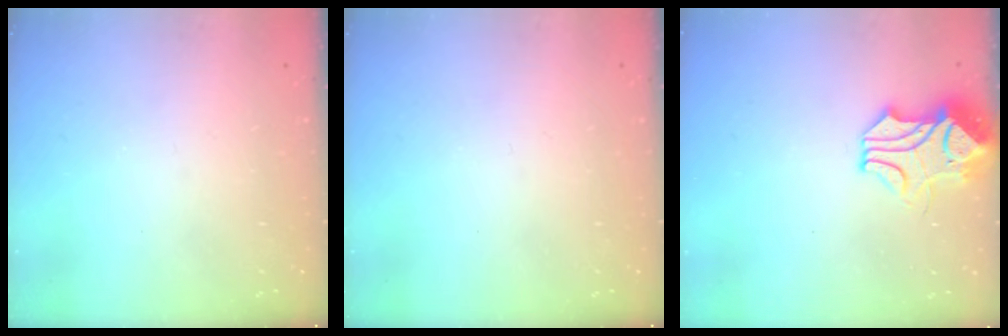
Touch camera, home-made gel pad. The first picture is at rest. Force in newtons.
{"total": 0.0}
{"total": 3.8, "press": 3.6, "slide": 1.3}